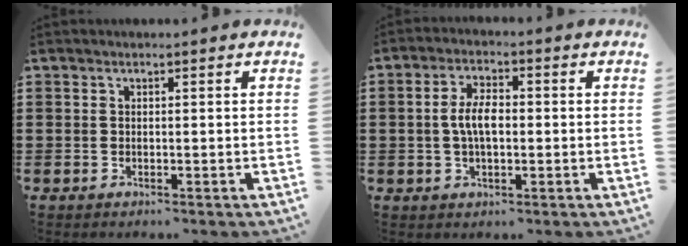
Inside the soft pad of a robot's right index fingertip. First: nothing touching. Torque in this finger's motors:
{"motor_torque": [0.32, -0.21, 0.22, 0.07]}